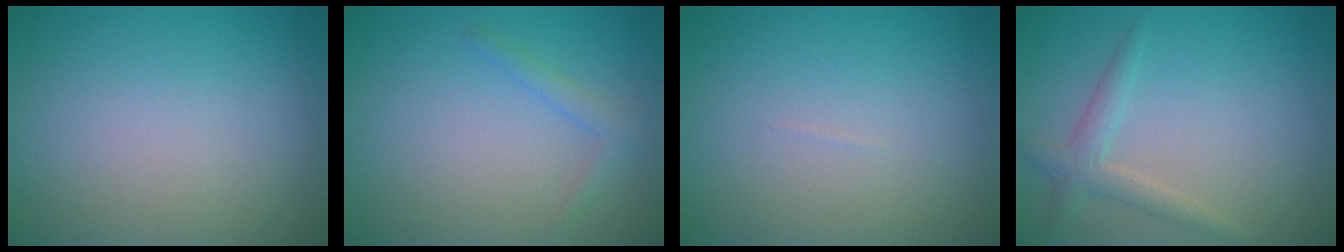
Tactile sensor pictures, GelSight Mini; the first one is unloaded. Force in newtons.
{"total": 1.3, "press": 1.3, "slide": 0.1}
{"total": 0.0}
{"total": 2.1, "press": 2.1, "slide": 0.0}